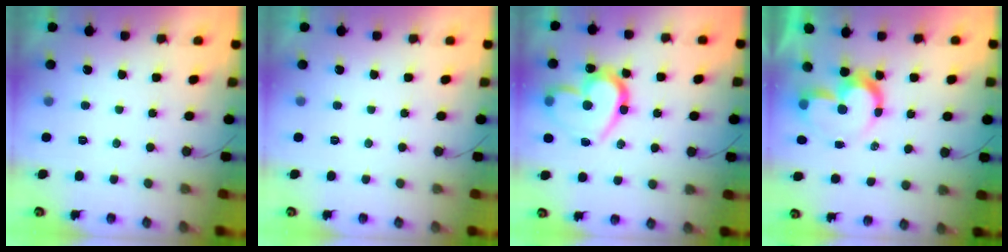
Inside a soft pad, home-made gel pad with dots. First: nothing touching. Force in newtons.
{"total": 0.0}
{"total": 19.1, "press": 18.9, "slide": 2.7}
{"total": 10.5, "press": 10.4, "slide": 0.9}